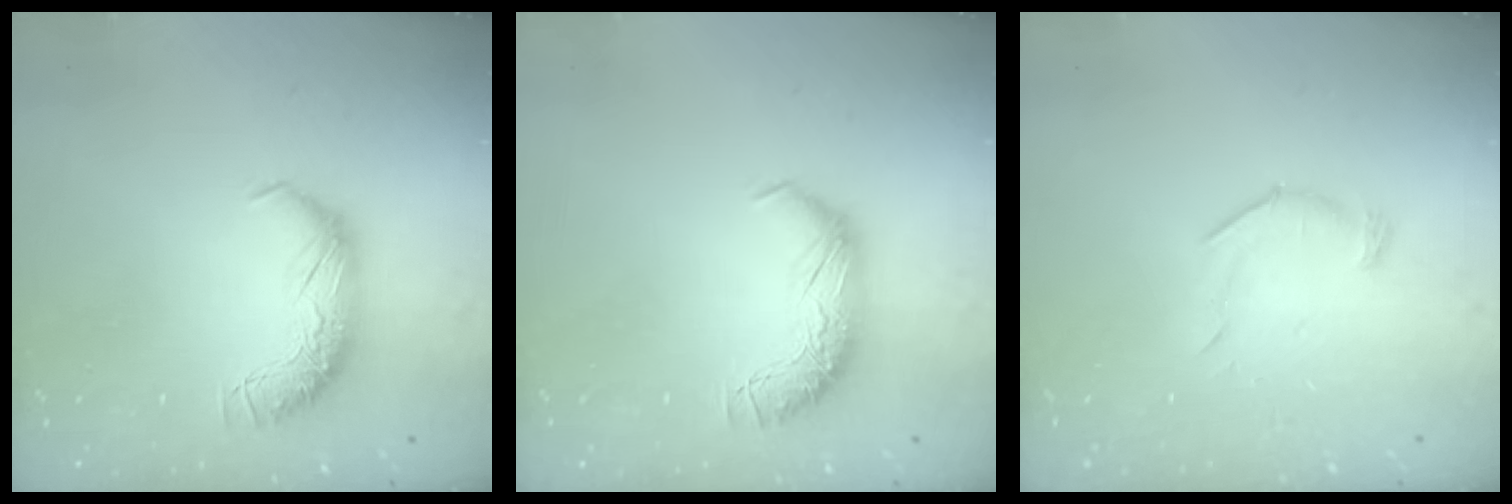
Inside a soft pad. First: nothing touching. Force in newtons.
{"total": 0.0}
{"total": 7.1, "press": 7.1, "slide": 1.0}